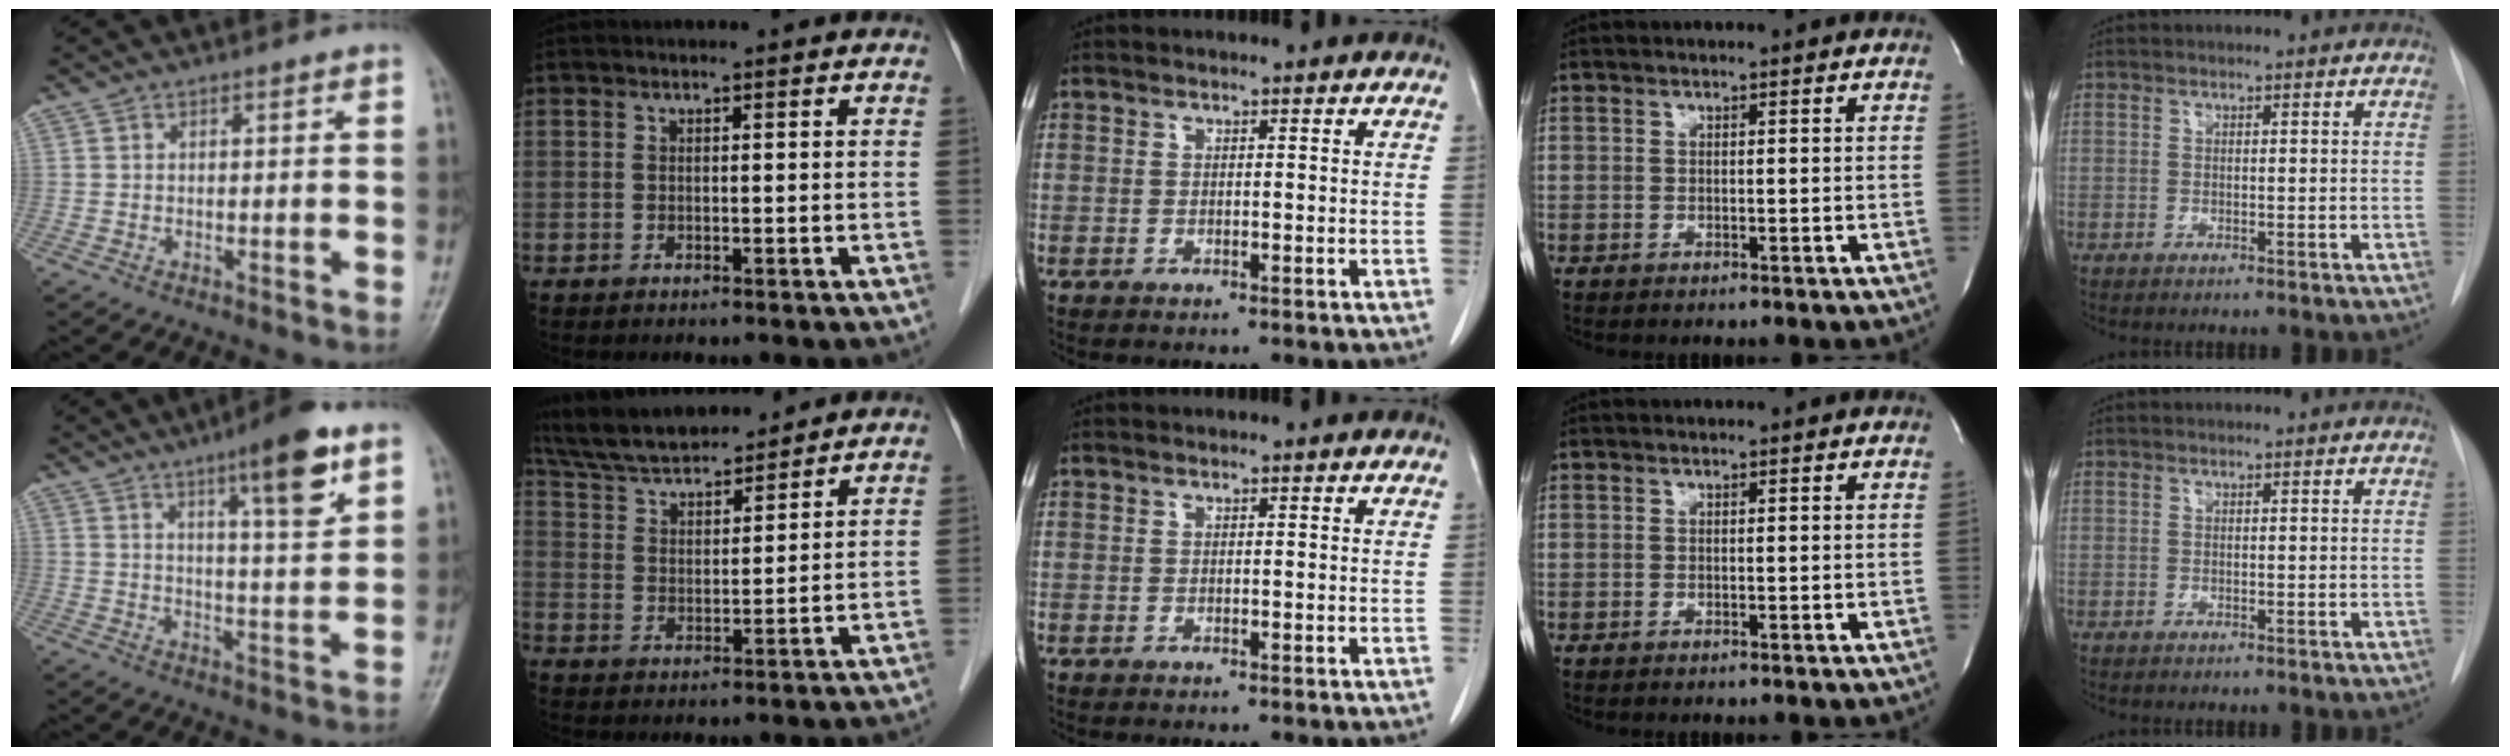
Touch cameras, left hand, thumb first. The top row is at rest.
{"thumb": {"total": 11.8, "force": [6.6, 2.2, 9.5], "torque": [-0.130, -0.036, 0.096]}, "index": {"total": 12.4, "force": [11.4, 2.2, 4.2], "torque": [-0.083, 0.022, 0.210]}}